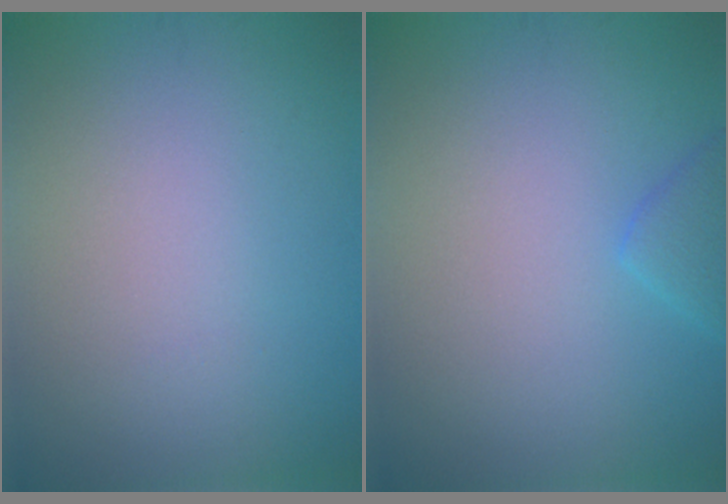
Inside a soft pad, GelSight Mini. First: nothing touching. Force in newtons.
{"total": 1.7, "press": 1.7, "slide": 0.2}